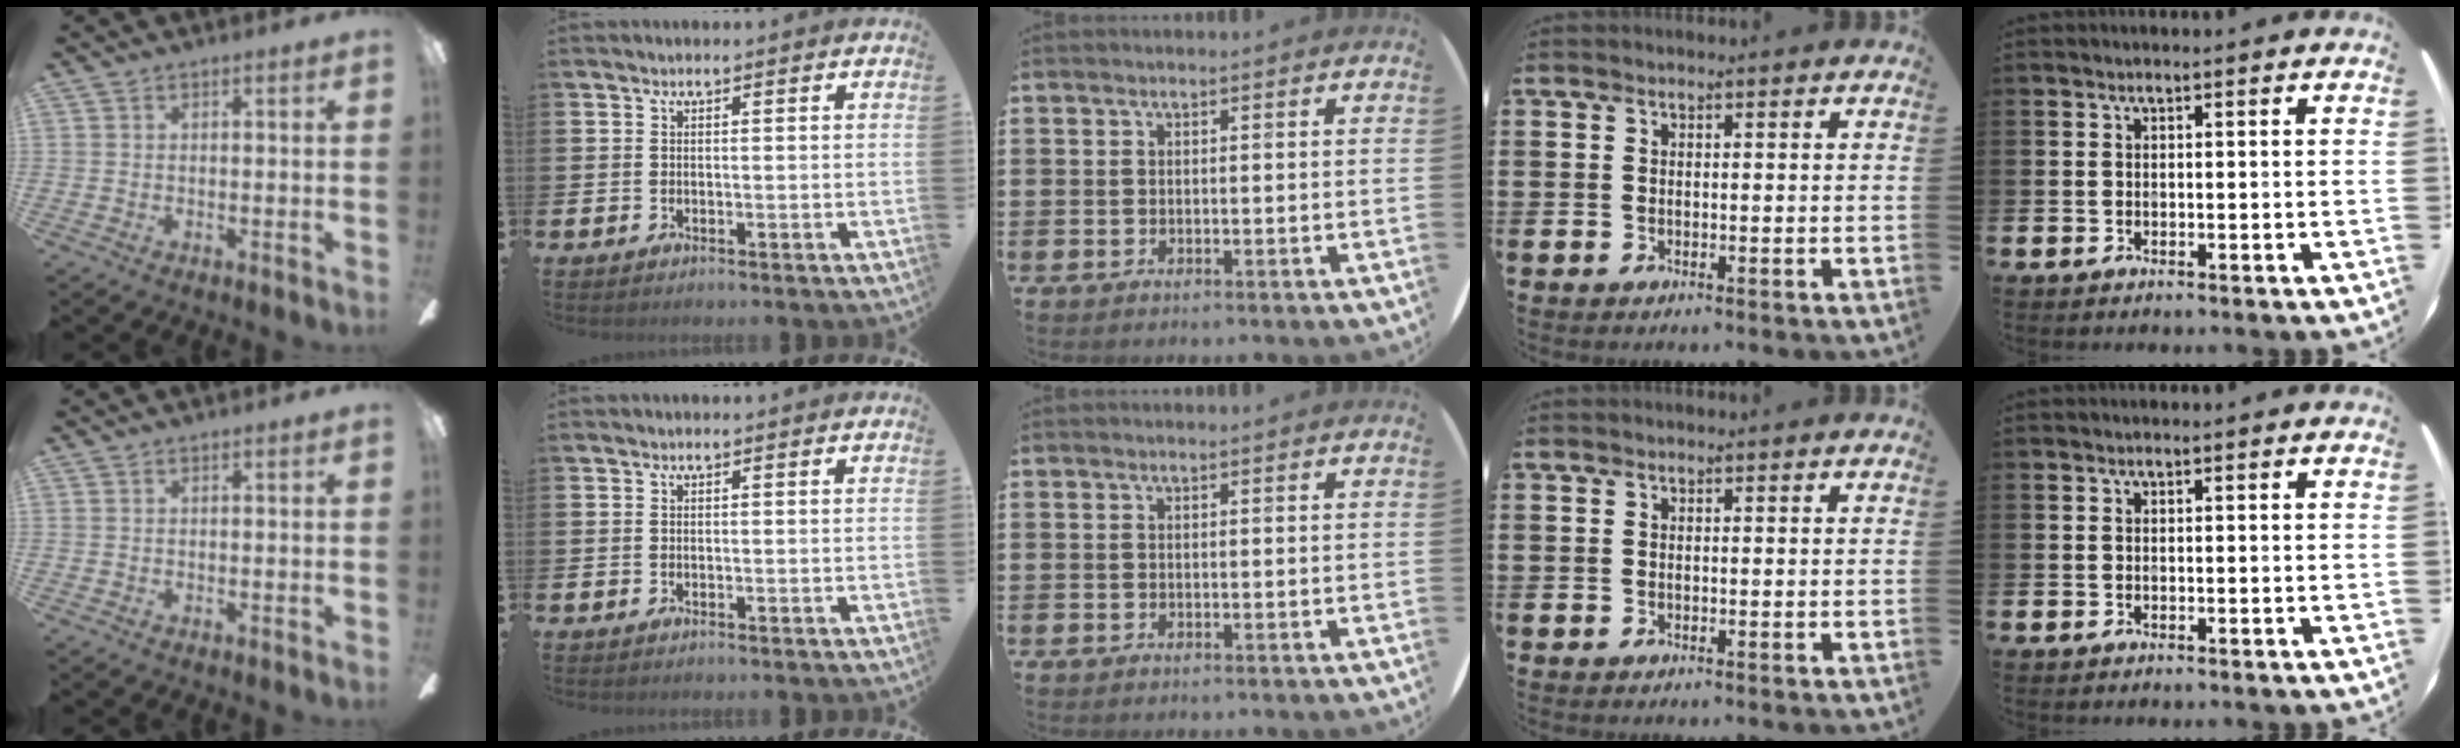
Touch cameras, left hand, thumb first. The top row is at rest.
{}